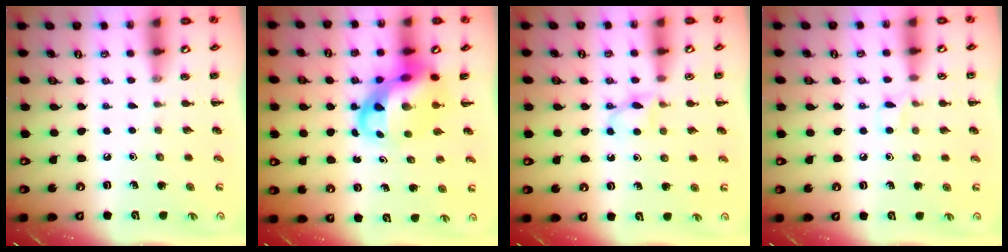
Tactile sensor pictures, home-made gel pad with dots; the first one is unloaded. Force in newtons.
{"total": 8.7, "press": 8.4, "slide": 2.3}
{"total": 4.1, "press": 3.9, "slide": 1.3}
{"total": 3.6, "press": 3.4, "slide": 1.2}